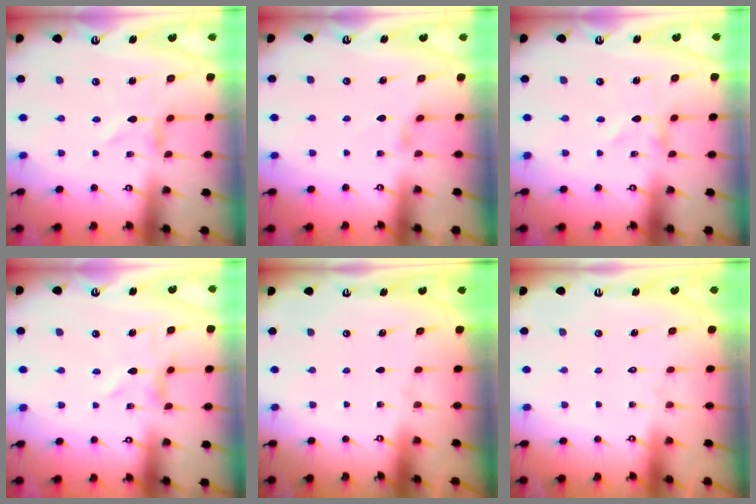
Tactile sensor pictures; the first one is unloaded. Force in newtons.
{"total": 1.4, "press": 1.3, "slide": 0.3}
{"total": 0.0}
{"total": 0.9, "press": 0.9, "slide": 0.3}
{"total": 0.0}
{"total": 1.6, "press": 1.6, "slide": 0.1}